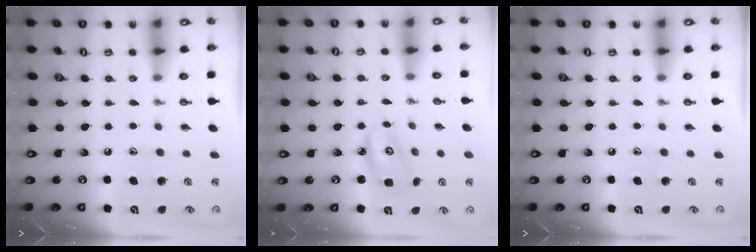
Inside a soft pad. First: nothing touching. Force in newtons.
{"total": 4.9, "press": 4.9, "slide": 0.4}
{"total": 0.0}